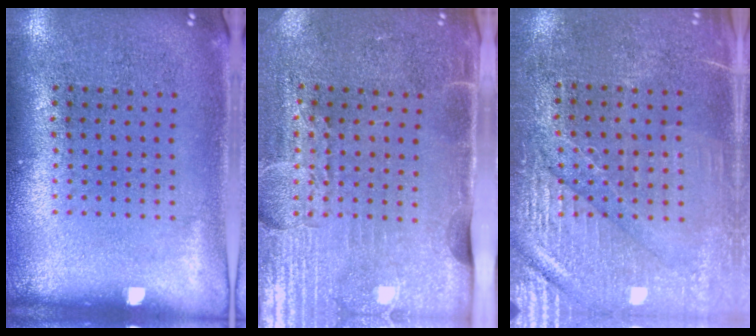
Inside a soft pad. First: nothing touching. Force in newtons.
{"total": 4.3, "press": 3.6, "slide": 2.3}
{"total": 3.2, "press": 3.0, "slide": 1.1}